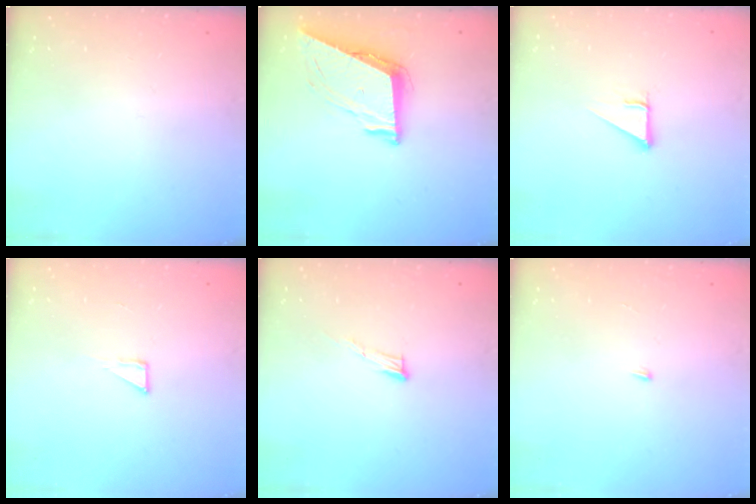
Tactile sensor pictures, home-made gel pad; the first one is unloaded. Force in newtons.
{"total": 8.9, "press": 8.5, "slide": 2.7}
{"total": 2.9, "press": 2.9, "slide": 0.1}
{"total": 3.7, "press": 3.7, "slide": 0.4}
{"total": 5.7, "press": 5.7, "slide": 0.3}
{"total": 3.3, "press": 3.3, "slide": 0.2}